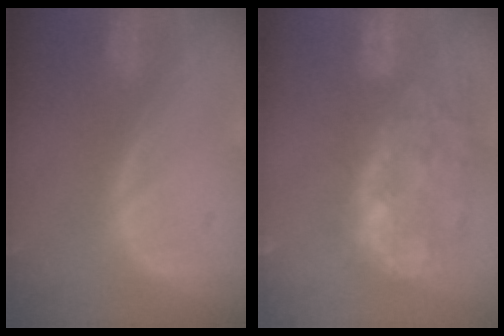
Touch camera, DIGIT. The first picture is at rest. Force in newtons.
{"total": 11.3, "press": 10.5, "slide": 4.1}